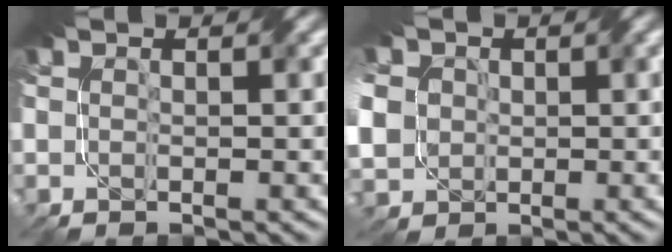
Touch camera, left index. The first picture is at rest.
{"total": 8.5, "force": [0.9, 7.5, 4.0], "torque": [-0.114, 0.015, -0.009]}